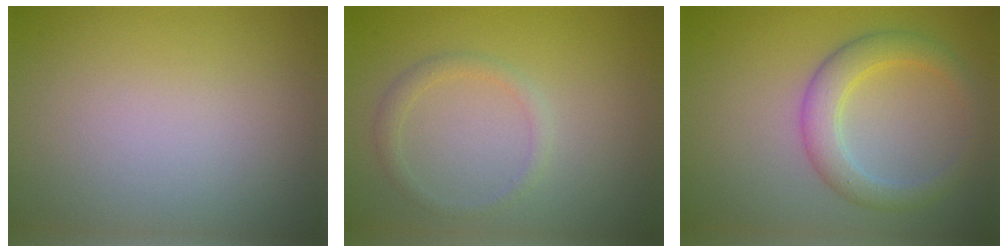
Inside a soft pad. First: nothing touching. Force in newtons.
{"total": 1.4, "press": 1.4, "slide": 0.1}
{"total": 3.6, "press": 3.6, "slide": 0.1}